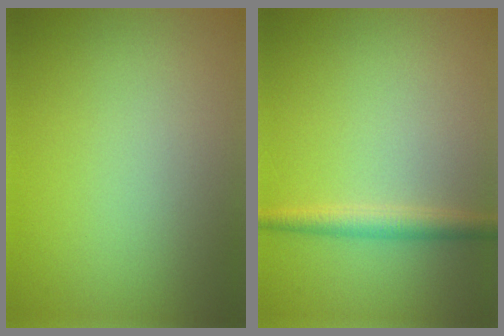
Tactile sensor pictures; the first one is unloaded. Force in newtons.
{"total": 2.1, "press": 2.1, "slide": 0.0}